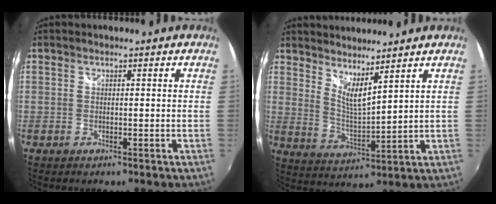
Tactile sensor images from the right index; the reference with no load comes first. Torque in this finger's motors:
{"motor_torque": [-0.02, 0.12, 0.12, 0.02]}